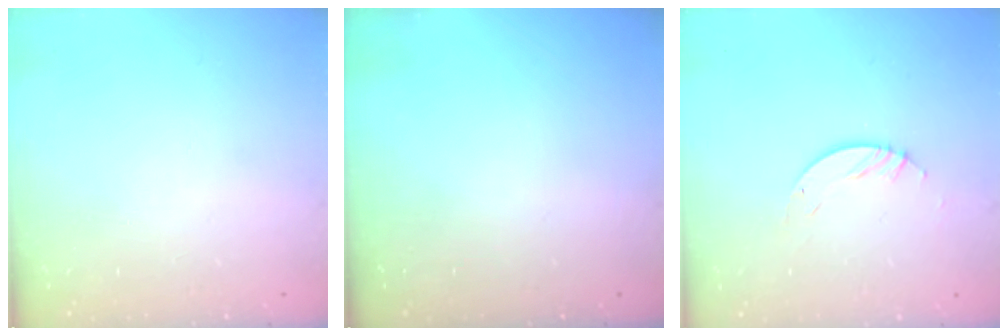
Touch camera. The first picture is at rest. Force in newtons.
{"total": 0.0}
{"total": 4.0, "press": 4.0, "slide": 0.3}